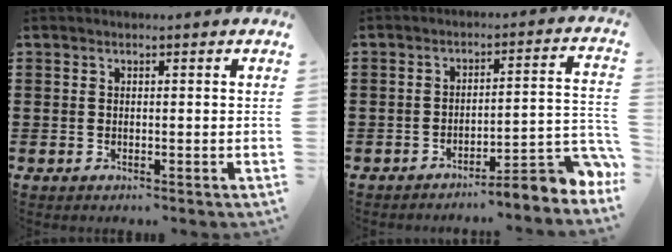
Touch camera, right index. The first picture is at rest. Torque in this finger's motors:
{"motor_torque": [1.15, -0.99, 0.27, 0.03]}